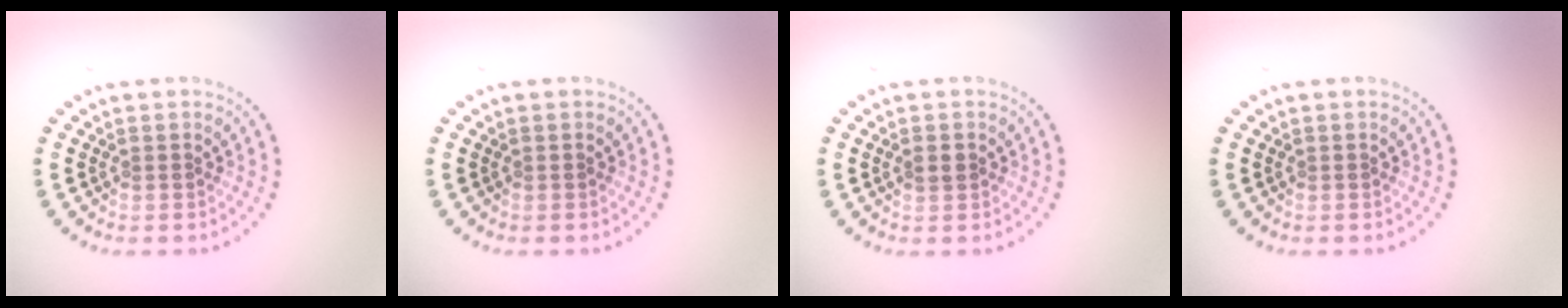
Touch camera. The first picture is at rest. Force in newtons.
{"total": 0.0}
{"total": 1.4, "press": 1.4, "slide": 0.2}
{"total": 0.0}